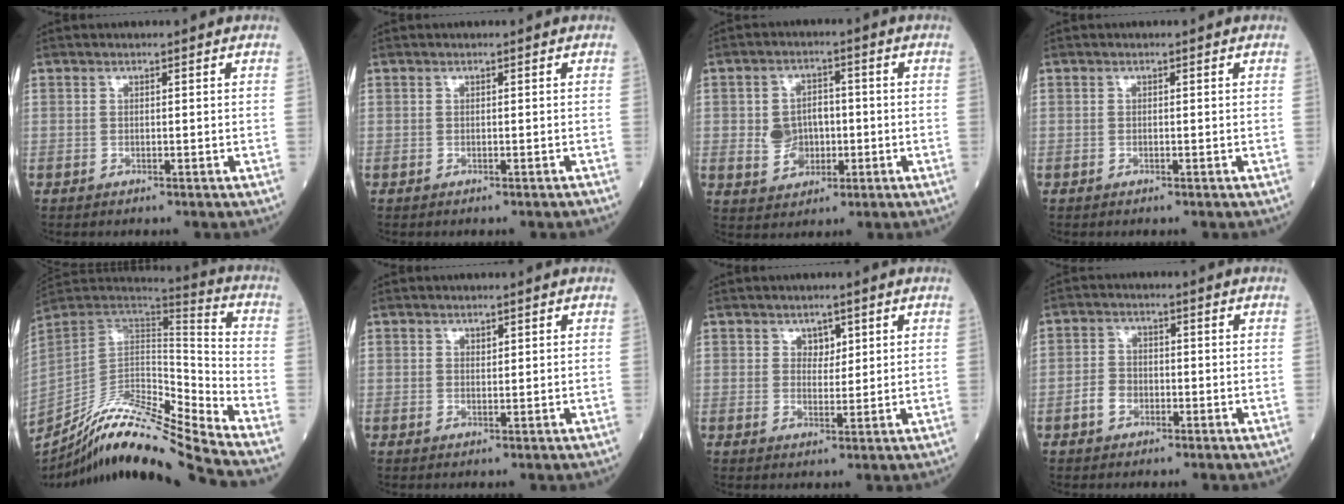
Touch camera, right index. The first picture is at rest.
{"total": 0.0}
{"total": 6.1, "force": [-0.7, 4.8, 3.6], "torque": [-0.068, 0.011, -0.005]}
{"total": 0.0}
{"total": 20.6, "force": [-18.8, -1.2, 8.3], "torque": [-0.162, 0.002, -0.329]}
{"total": 0.6, "force": [0.5, 0.3, 0.3], "torque": [-0.005, -0.004, 0.009]}
{"total": 2.2, "force": [1.2, 1.5, 1.1], "torque": [-0.013, -0.002, 0.021]}
{"total": 3.0, "force": [-1.4, 2.2, 1.5], "torque": [-0.028, 0.007, -0.029]}